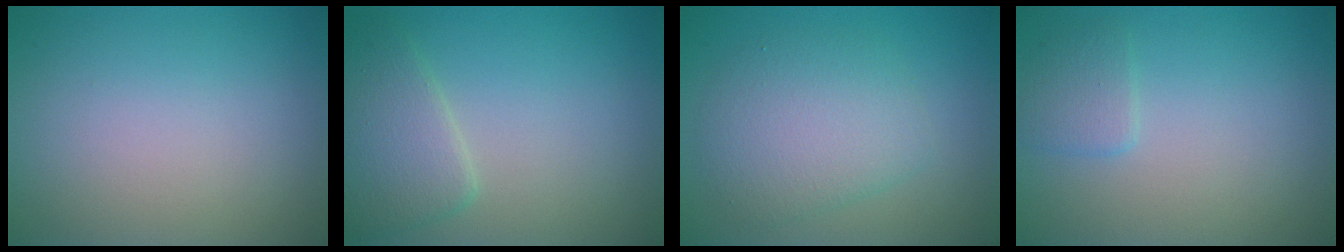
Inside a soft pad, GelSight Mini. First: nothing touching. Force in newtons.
{"total": 3.5, "press": 3.5, "slide": 0.1}
{"total": 4.7, "press": 4.7, "slide": 0.1}
{"total": 1.6, "press": 1.6, "slide": 0.1}